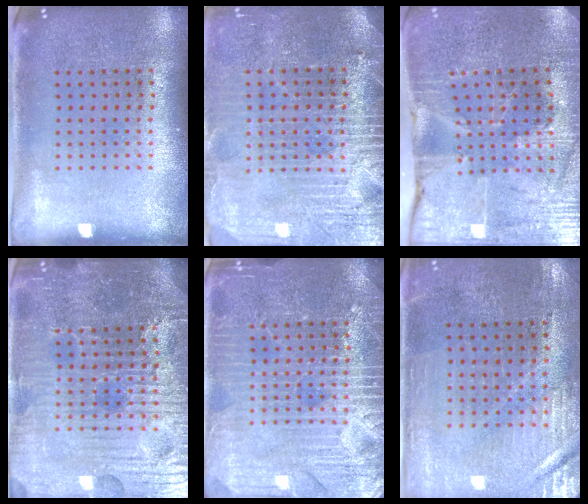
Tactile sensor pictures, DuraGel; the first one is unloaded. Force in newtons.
{"total": 3.7, "press": 3.5, "slide": 1.3}
{"total": 3.4, "press": 3.3, "slide": 0.4}
{"total": 6.0, "press": 5.6, "slide": 2.2}
{"total": 6.0, "press": 6.0, "slide": 0.9}
{"total": 0.7, "press": 0.6, "slide": 0.2}